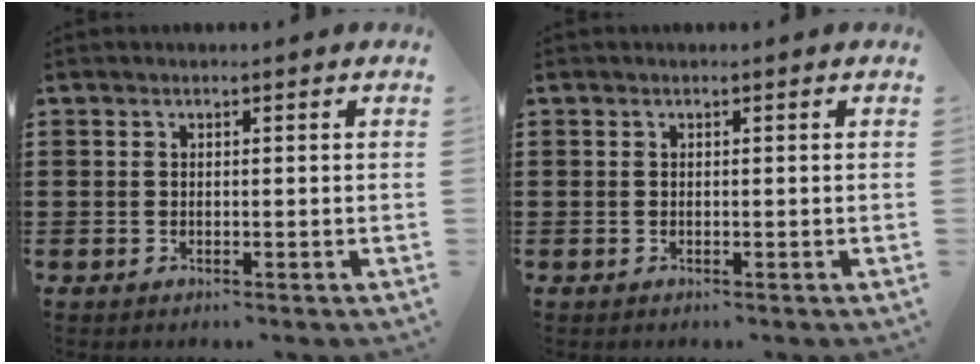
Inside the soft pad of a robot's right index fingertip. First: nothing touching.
{"total": 0.0}